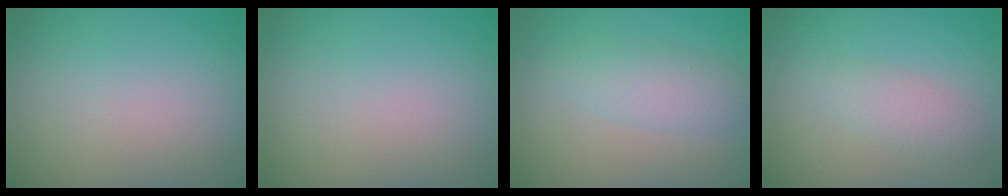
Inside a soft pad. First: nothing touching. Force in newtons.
{"total": 0.0}
{"total": 2.8, "press": 2.8, "slide": 0.2}
{"total": 2.0, "press": 2.0, "slide": 0.2}